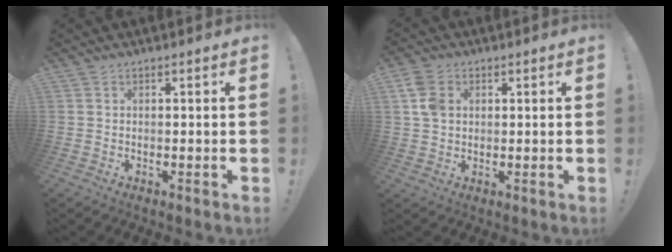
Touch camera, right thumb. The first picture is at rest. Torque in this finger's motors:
{"motor_torque": [0.19, -0.07, 0.05, 0.38, 0.02]}